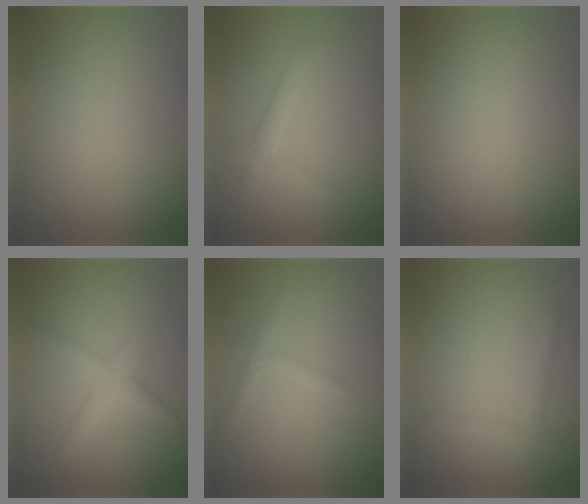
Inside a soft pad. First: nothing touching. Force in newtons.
{"total": 1.9, "press": 1.9, "slide": 0.1}
{"total": 0.0}
{"total": 2.8, "press": 2.8, "slide": 0.1}
{"total": 1.3, "press": 1.3, "slide": 0.0}
{"total": 1.2, "press": 1.2, "slide": 0.1}